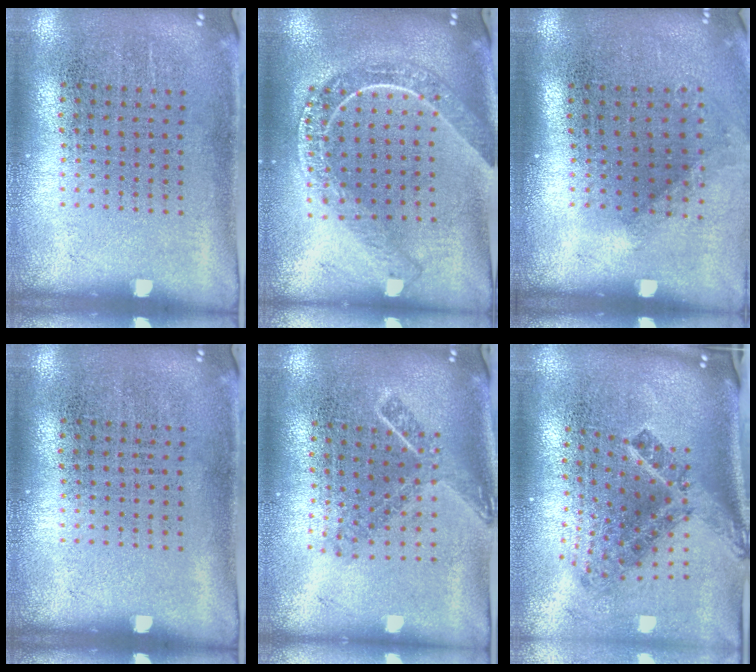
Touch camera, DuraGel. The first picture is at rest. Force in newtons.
{"total": 2.2, "press": 1.9, "slide": 1.1}
{"total": 1.3, "press": 0.9, "slide": 0.8}
{"total": 0.0}
{"total": 1.8, "press": 1.3, "slide": 1.2}
{"total": 2.7, "press": 1.6, "slide": 2.1}